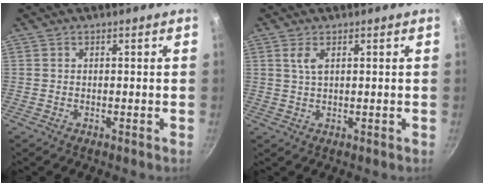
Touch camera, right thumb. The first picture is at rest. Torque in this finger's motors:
{"motor_torque": [0.24, -0.10, -0.24, -0.12, 0.01]}